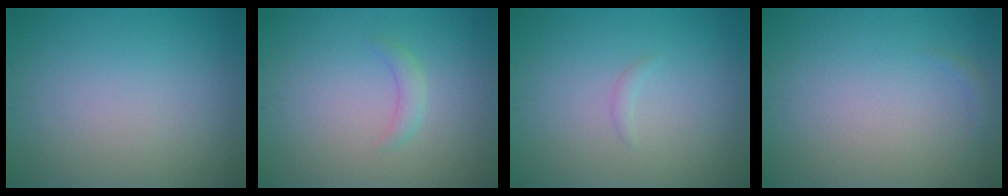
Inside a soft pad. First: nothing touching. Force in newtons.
{"total": 1.2, "press": 1.2, "slide": 0.1}
{"total": 0.5, "press": 0.5, "slide": 0.1}
{"total": 0.5, "press": 0.5, "slide": 0.1}